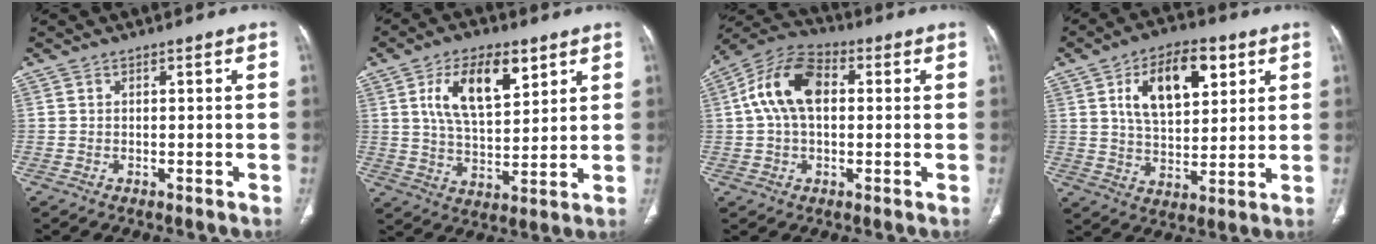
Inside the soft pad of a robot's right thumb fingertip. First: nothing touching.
{"total": 13.2, "force": [5.7, 6.3, 10.1], "torque": [-0.155, -0.019, 0.108]}
{"total": 12.4, "force": [1.8, 7.6, 9.6], "torque": [-0.183, 0.030, 0.024]}
{"total": 14.7, "force": [5.6, 7.9, 11.1], "torque": [-0.148, -0.012, 0.097]}